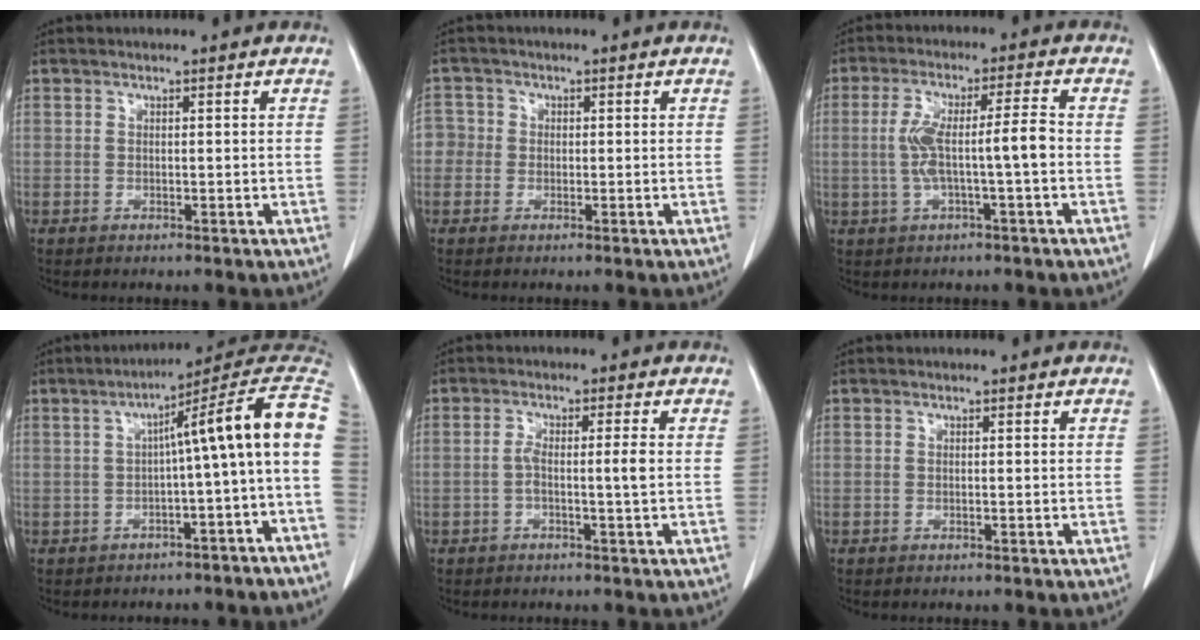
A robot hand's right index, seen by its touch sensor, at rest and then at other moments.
{"total": 2.8, "force": [-0.4, 2.7, 0.1], "torque": [0.014, 0.011, -0.016]}
{"total": 7.5, "force": [-0.9, 0.5, 7.5], "torque": [-0.148, 0.020, -0.012]}
{"total": 12.1, "force": [-0.7, -0.6, 12.0], "torque": [-0.153, 0.043, -0.023]}
{"total": 3.1, "force": [-0.6, -0.1, 3.1], "torque": [-0.058, 0.007, -0.007]}
{"total": 0.0}